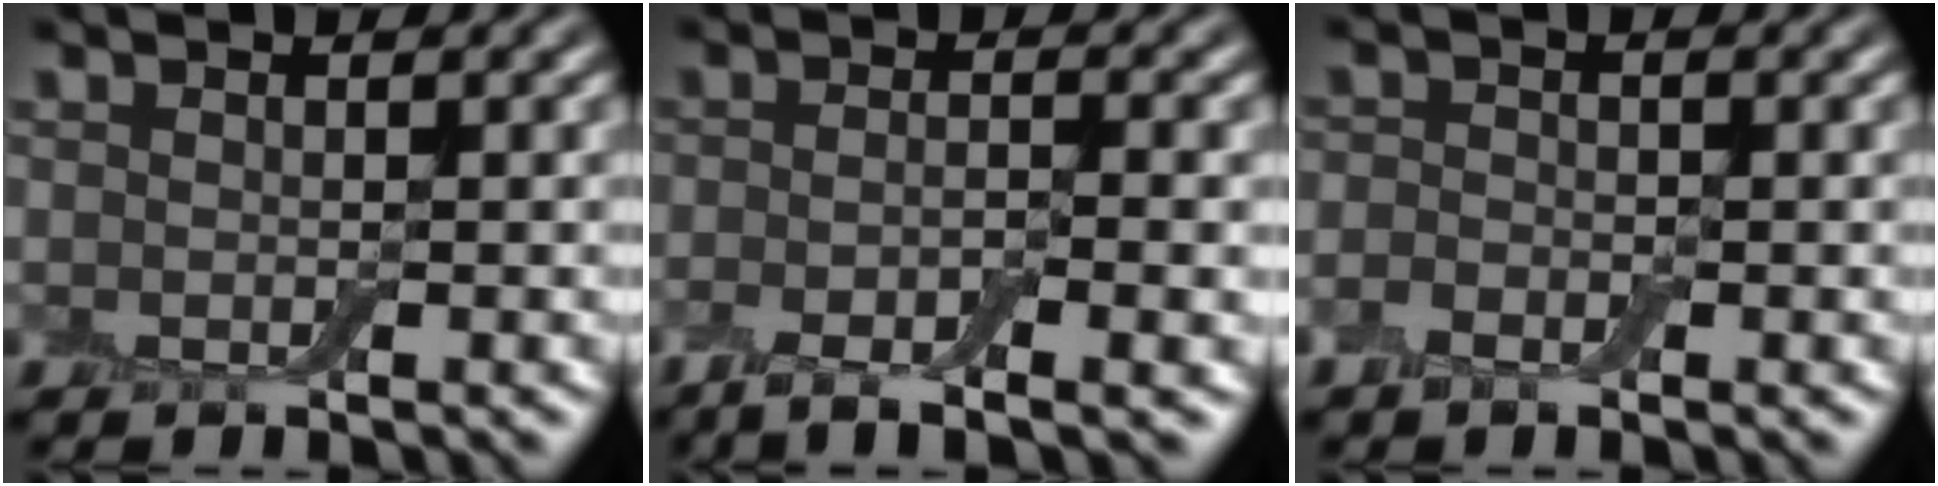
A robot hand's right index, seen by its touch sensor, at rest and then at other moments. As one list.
[{"total": 5.3, "force": [-2.9, 1.0, 4.3], "torque": [-0.074, -0.008, -0.054]}, {"total": 1.6, "force": [-0.8, 1.0, 1.0], "torque": [-0.018, 0.001, -0.020]}]